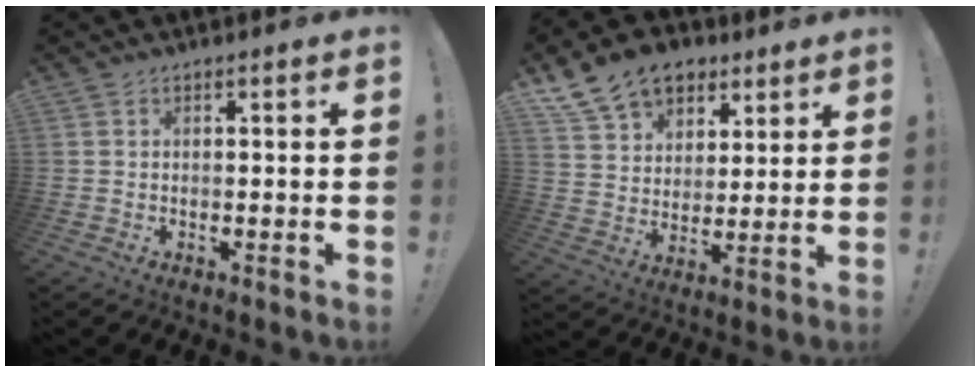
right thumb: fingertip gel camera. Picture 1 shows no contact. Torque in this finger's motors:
{"motor_torque": [1.11, 1.55, 0.21, 0.16, 0.07]}